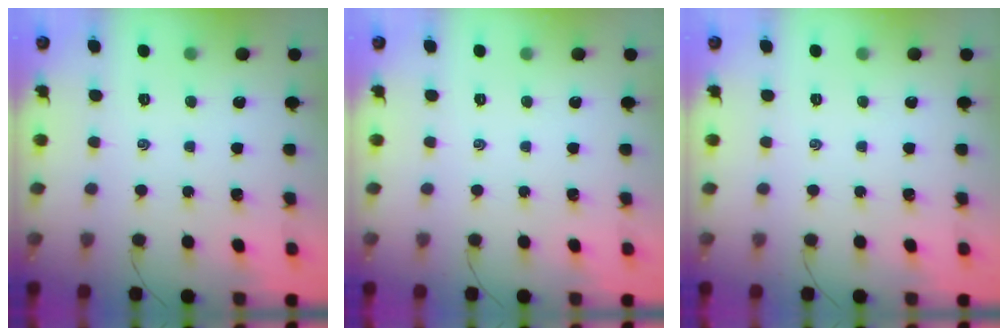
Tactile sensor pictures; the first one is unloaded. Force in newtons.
{"total": 0.0}
{"total": 0.0}